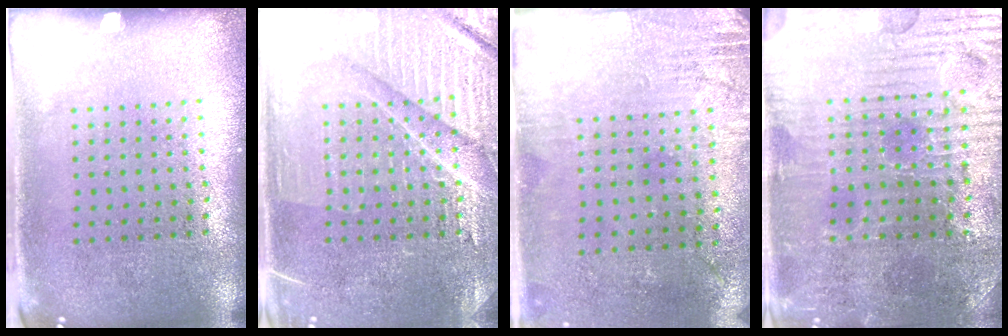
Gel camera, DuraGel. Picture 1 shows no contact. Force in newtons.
{"total": 4.3, "press": 4.2, "slide": 0.8}
{"total": 2.8, "press": 2.4, "slide": 1.5}
{"total": 3.7, "press": 3.7, "slide": 0.6}